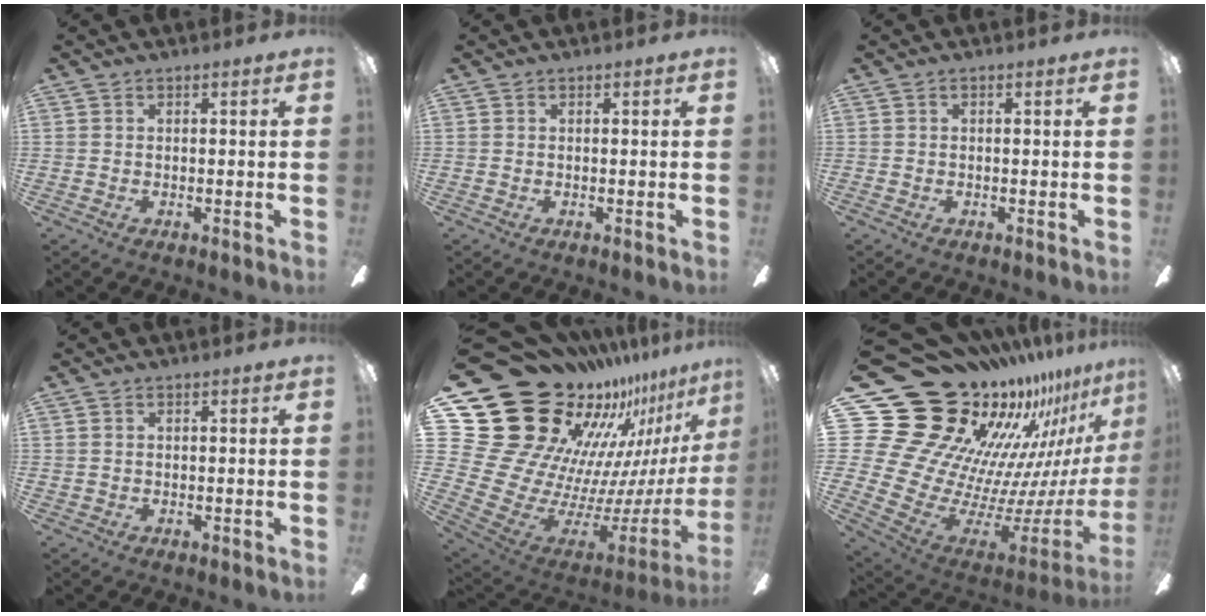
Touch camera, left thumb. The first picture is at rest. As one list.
[{"total": 0.0}, {"total": 0.0}, {"total": 0.7, "force": [0.3, 0.7, 0.0], "torque": [0.000, 0.006, 0.003]}, {"total": 32.1, "force": [18.9, 19.0, 17.6], "torque": [-0.282, -0.214, 0.420]}, {"total": 27.9, "force": [18.5, 16.2, 13.1], "torque": [-0.199, -0.220, 0.404]}]